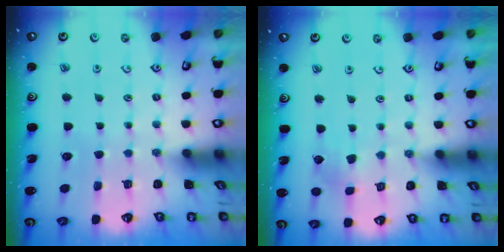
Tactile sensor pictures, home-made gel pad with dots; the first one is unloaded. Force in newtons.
{"total": 2.1, "press": 2.1, "slide": 0.3}